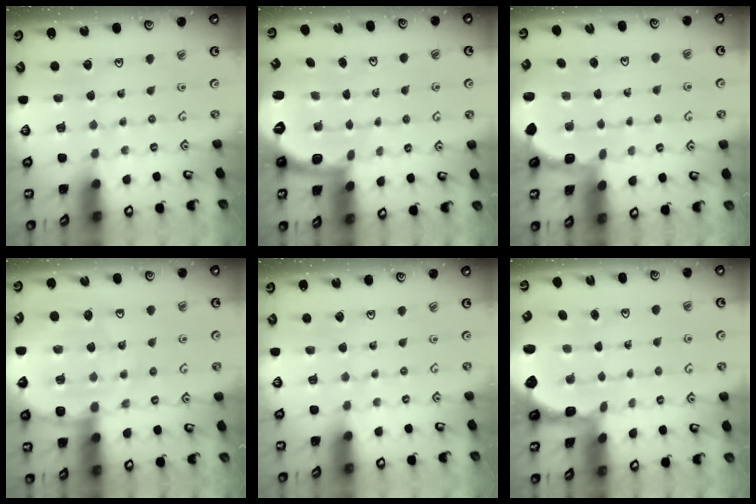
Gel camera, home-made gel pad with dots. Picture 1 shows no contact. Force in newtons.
{"total": 2.7, "press": 1.7, "slide": 2.1}
{"total": 2.0, "press": 1.8, "slide": 0.7}
{"total": 11.9, "press": 11.5, "slide": 3.2}
{"total": 0.0}
{"total": 2.5, "press": 1.8, "slide": 1.8}